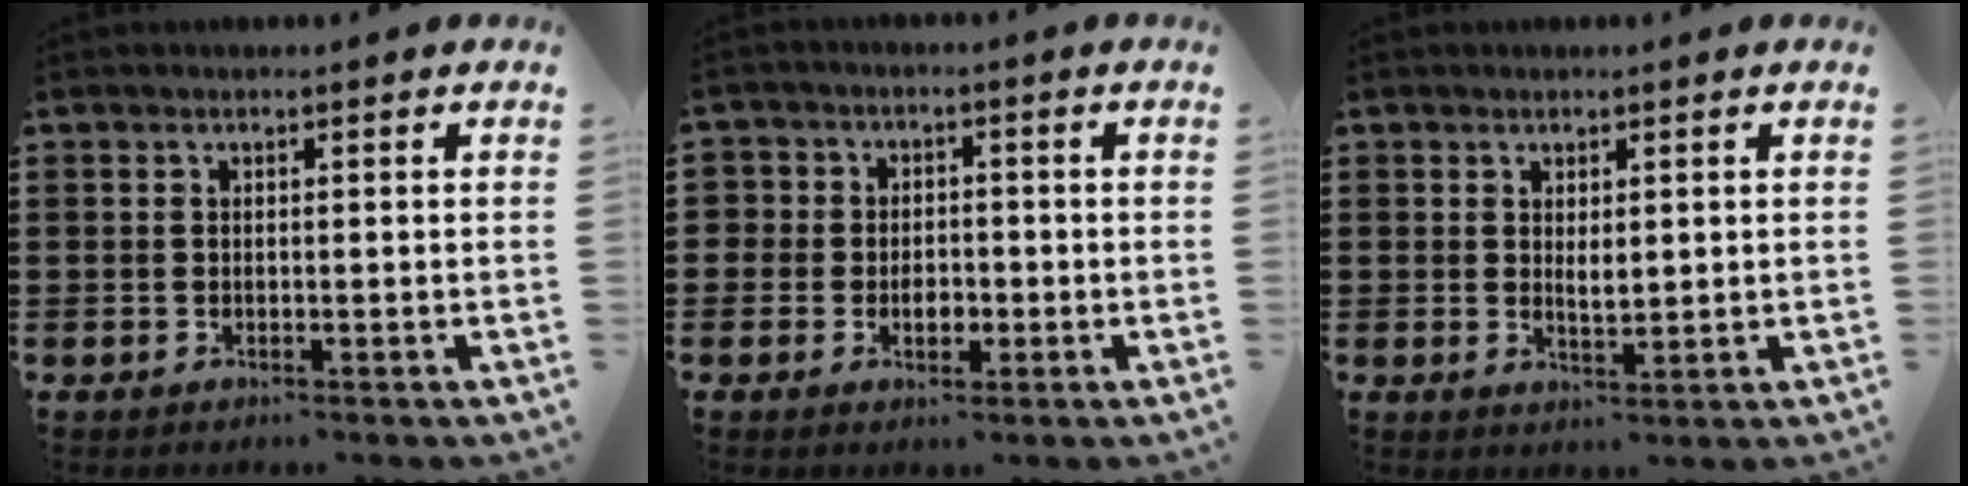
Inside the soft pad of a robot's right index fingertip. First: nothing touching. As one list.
[{"total": 3.2, "force": [-0.6, 3.0, 0.9], "torque": [-0.030, 0.010, -0.017]}, {"total": 2.0, "force": [0.8, 0.8, 1.6], "torque": [-0.033, 0.003, 0.013]}]